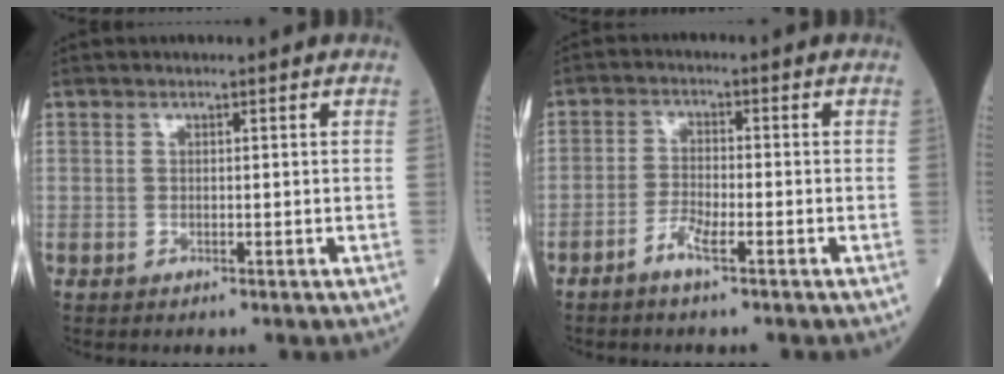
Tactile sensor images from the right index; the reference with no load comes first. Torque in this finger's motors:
{"motor_torque": [-0.04, -0.01, -0.02, -0.01]}